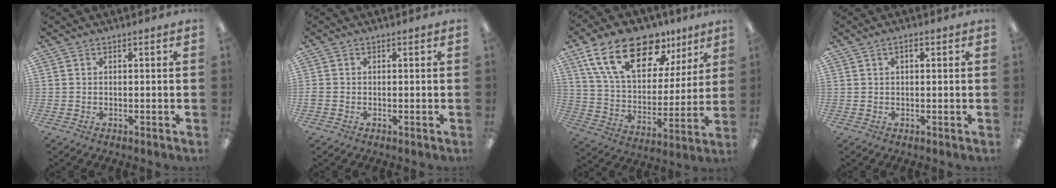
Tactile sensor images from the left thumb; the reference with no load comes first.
{"total": 0.7, "force": [-0.4, 0.6, -0.1], "torque": [0.004, 0.001, -0.008]}
{"total": 21.0, "force": [13.0, 11.1, 12.2], "torque": [-0.216, -0.058, 0.231]}
{"total": 1.6, "force": [0.6, 0.8, 1.3], "torque": [-0.018, 0.002, 0.008]}